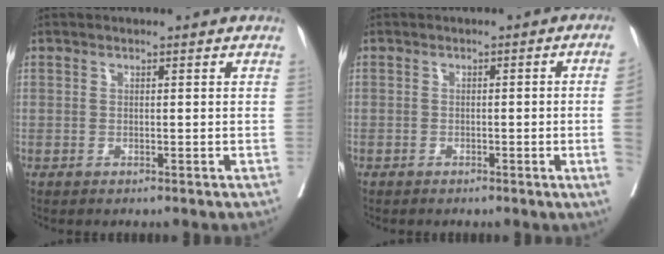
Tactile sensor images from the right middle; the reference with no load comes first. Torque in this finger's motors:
{"motor_torque": [1.03, -1.11, -0.90, -0.21]}